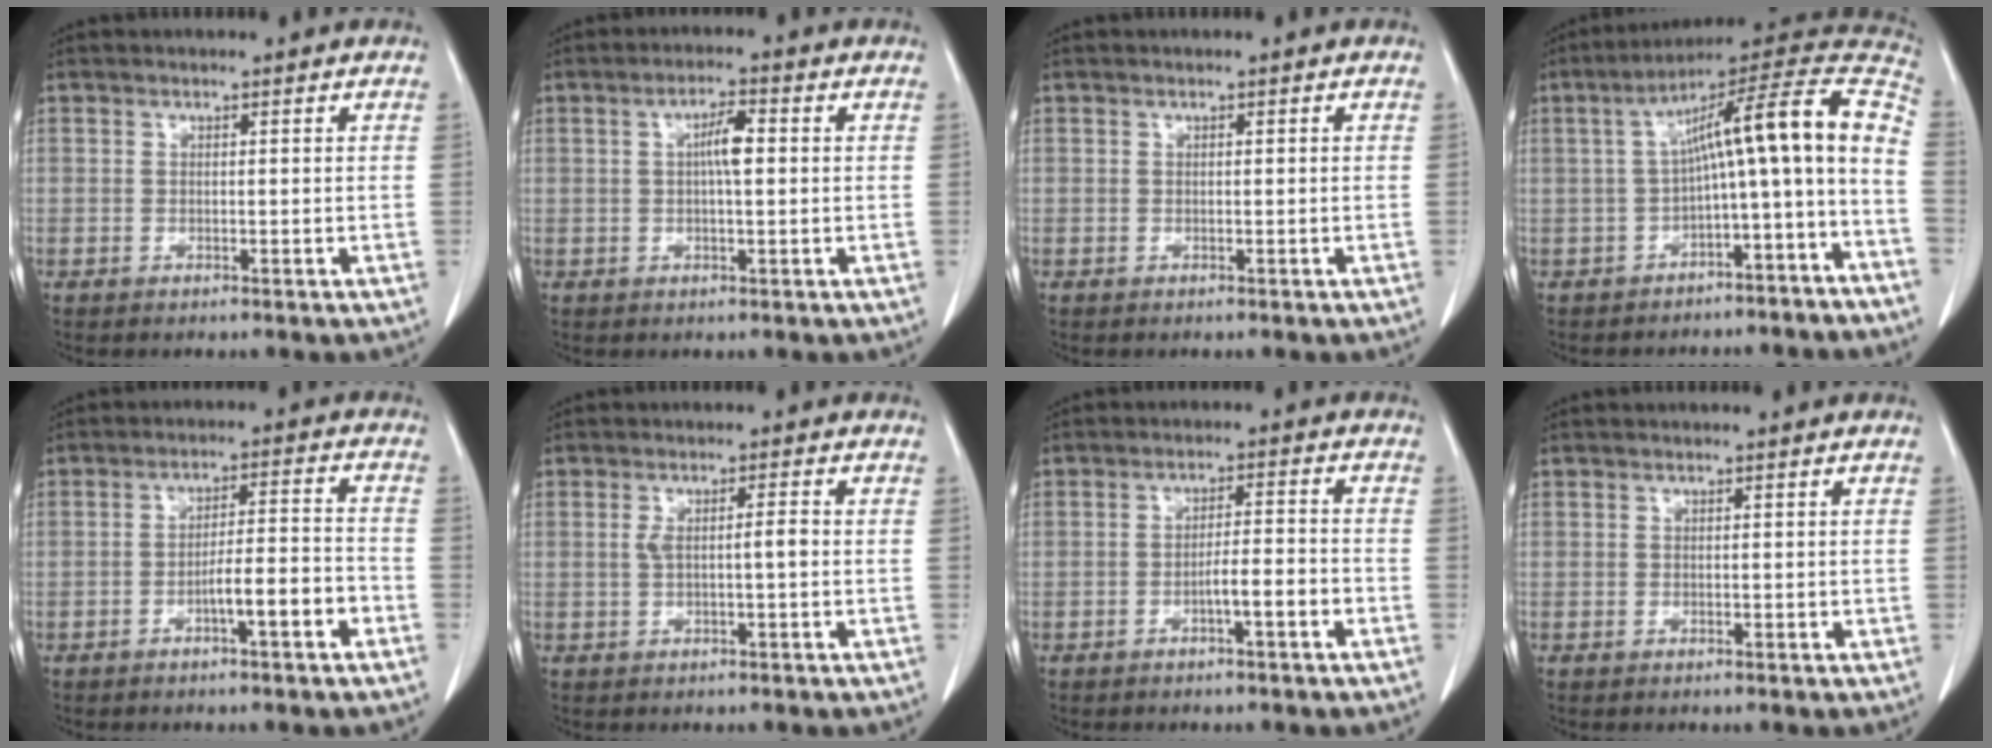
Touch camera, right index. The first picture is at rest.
{"total": 3.9, "force": [0.4, 0.7, 3.8], "torque": [-0.068, 0.007, 0.005]}
{"total": 0.0}
{"total": 16.4, "force": [-3.7, 1.7, 15.9], "torque": [-0.196, 0.068, -0.051]}
{"total": 6.8, "force": [-3.3, 0.6, 5.9], "torque": [-0.094, 0.016, -0.048]}
{"total": 3.1, "force": [-0.1, 0.4, 3.0], "torque": [-0.059, 0.007, 0.001]}
{"total": 4.4, "force": [-2.1, 0.3, 3.9], "torque": [-0.058, 0.009, -0.032]}
{"total": 0.0}